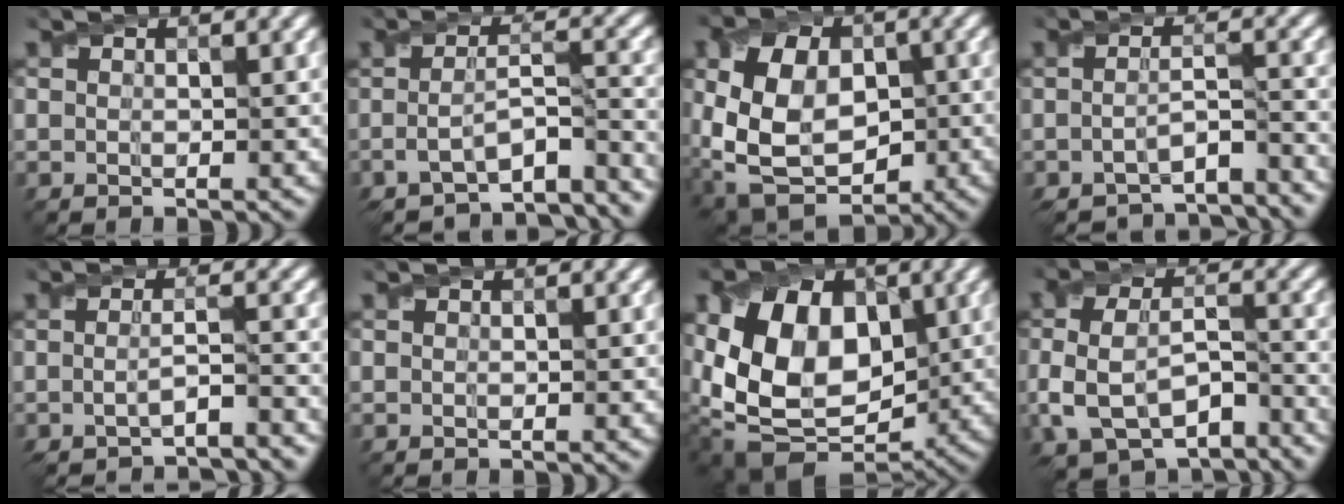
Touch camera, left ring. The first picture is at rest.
{"total": 7.5, "force": [-5.3, 1.9, 4.9], "torque": [-0.073, -0.005, -0.076]}
{"total": 10.5, "force": [-0.9, 7.3, 7.5], "torque": [-0.153, -0.011, -0.022]}
{"total": 6.0, "force": [-5.4, 1.1, 2.5], "torque": [-0.044, -0.013, -0.076]}
{"total": 3.6, "force": [-2.4, 0.5, 2.6], "torque": [-0.039, -0.009, -0.045]}
{"total": 0.0}
{"total": 11.8, "force": [0.6, 8.3, 8.3], "torque": [-0.158, -0.006, 0.001]}
{"total": 8.9, "force": [-4.0, 5.1, 6.0], "torque": [-0.126, -0.018, -0.058]}